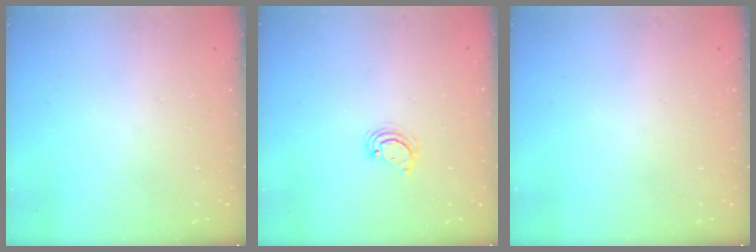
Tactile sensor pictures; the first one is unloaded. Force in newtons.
{"total": 4.0, "press": 4.0, "slide": 0.4}
{"total": 0.0}